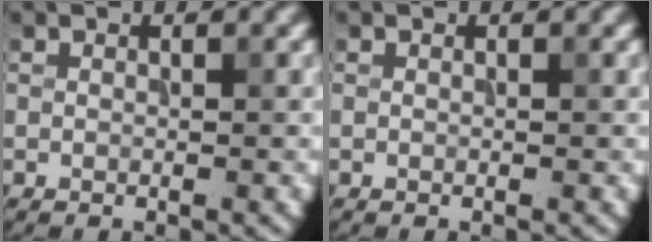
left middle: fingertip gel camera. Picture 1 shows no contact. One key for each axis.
{"total": 0.0}